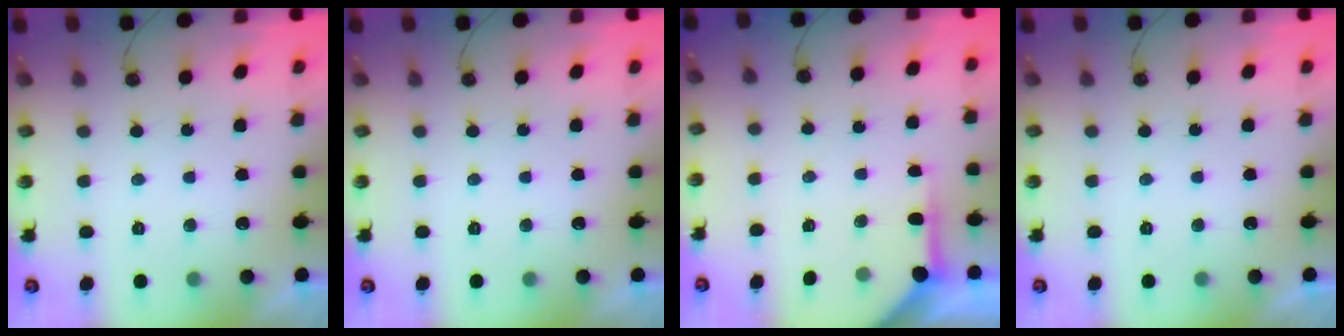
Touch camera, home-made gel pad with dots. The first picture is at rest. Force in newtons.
{"total": 0.0}
{"total": 4.7, "press": 4.6, "slide": 0.2}
{"total": 0.0}